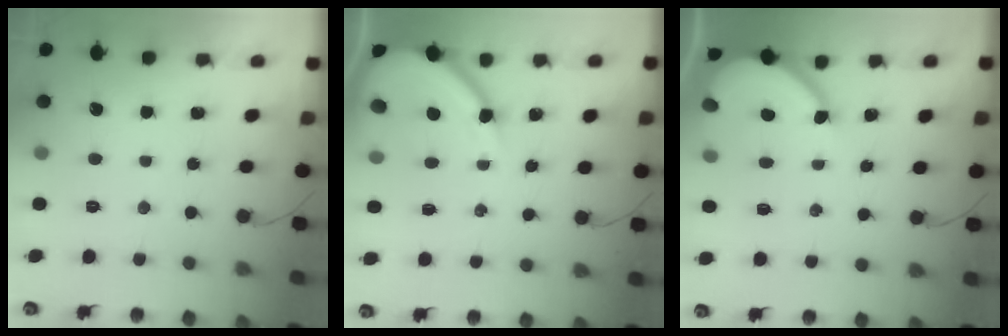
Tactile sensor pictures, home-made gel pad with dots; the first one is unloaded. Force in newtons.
{"total": 10.0, "press": 9.9, "slide": 0.9}
{"total": 6.7, "press": 6.7, "slide": 0.6}